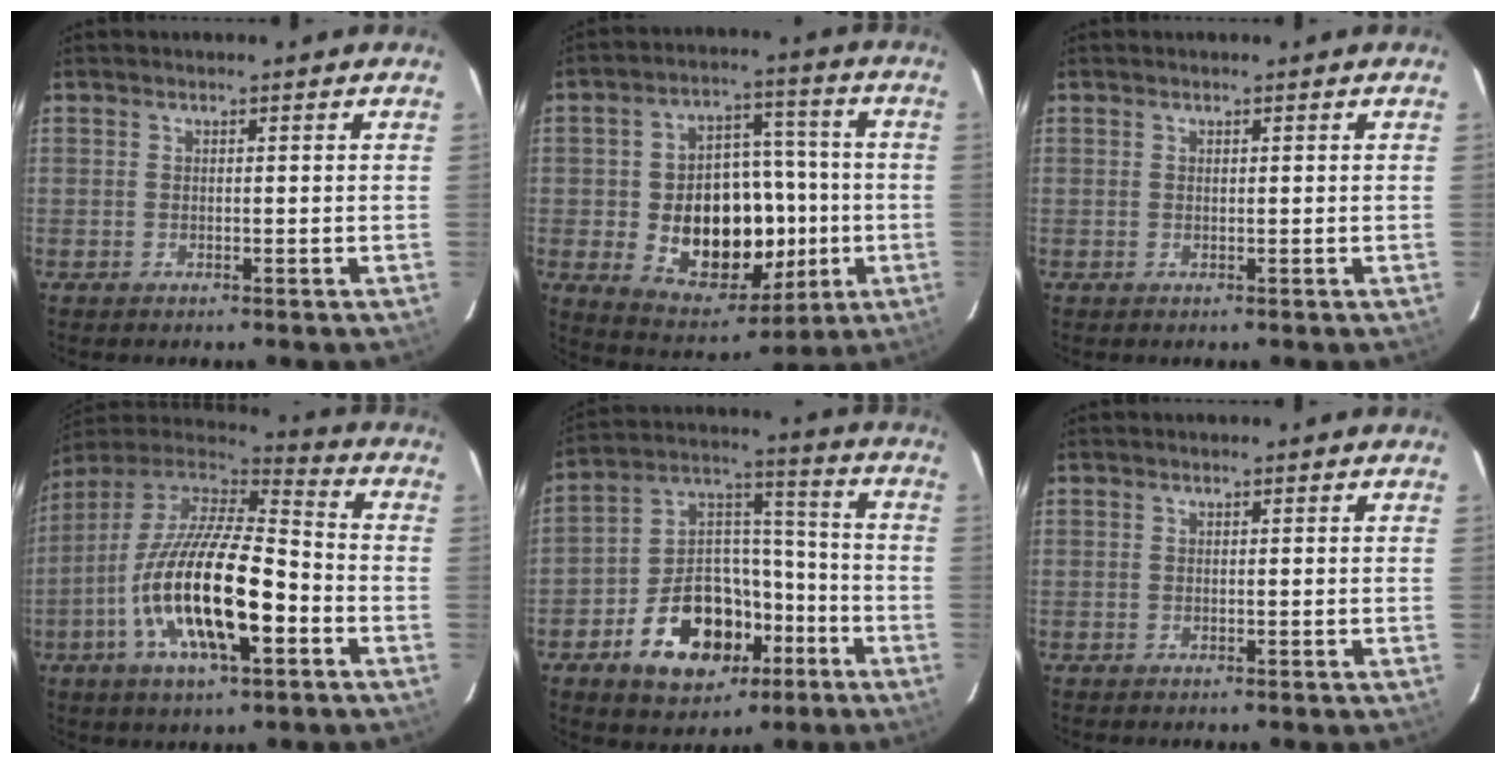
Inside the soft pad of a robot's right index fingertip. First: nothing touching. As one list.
[{"total": 18.4, "force": [-3.0, 12.9, 12.7], "torque": [-0.242, 0.020, -0.019]}, {"total": 0.0}, {"total": 22.1, "force": [-7.1, 7.3, 19.6], "torque": [-0.371, -0.022, -0.134]}, {"total": 18.6, "force": [-8.6, 12.0, 11.3], "torque": [-0.219, 0.044, -0.125]}, {"total": 0.0}]